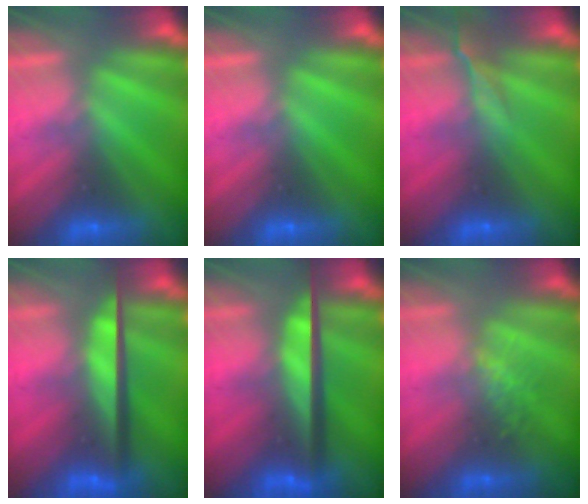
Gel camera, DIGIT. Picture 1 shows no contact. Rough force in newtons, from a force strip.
{"total": 0.0}
{"total": 2.5}
{"total": 8.7}
{"total": 9.2}
{"total": 2.6}